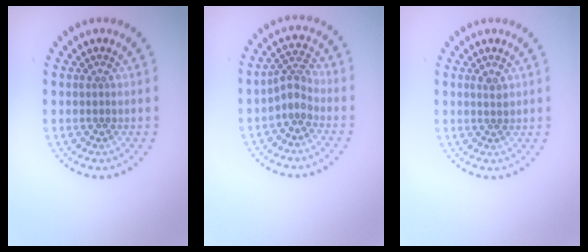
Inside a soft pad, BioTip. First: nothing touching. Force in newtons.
{"total": 2.3, "press": 1.6, "slide": 1.6}
{"total": 0.8, "press": 0.8, "slide": 0.3}